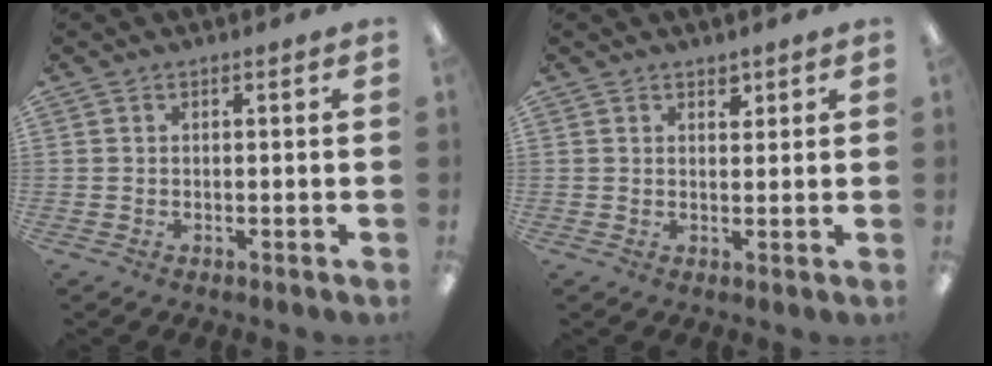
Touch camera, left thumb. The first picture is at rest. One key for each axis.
{"total": 2.1, "fx": 1.7, "fy": 1.1, "fz": 0.7, "tx": 0.001, "ty": -0.007, "tz": 0.028}